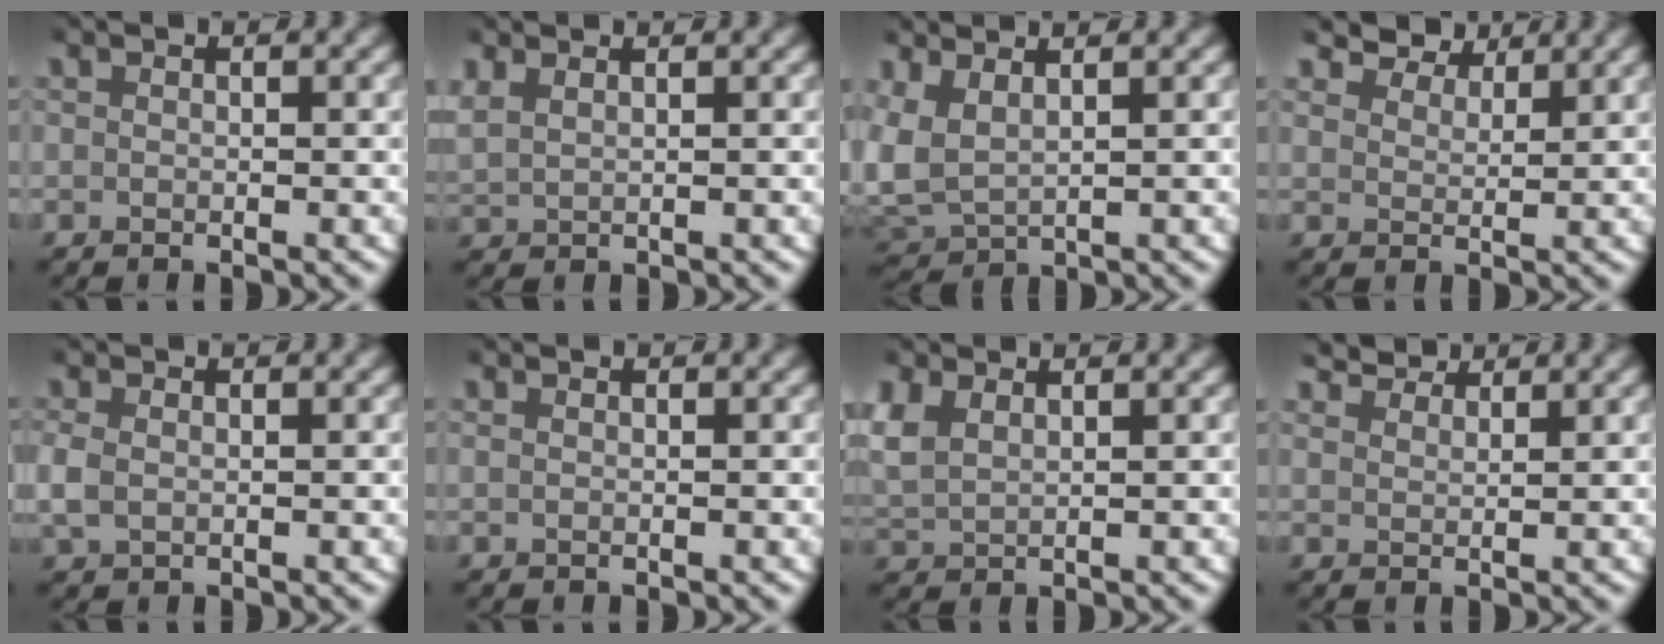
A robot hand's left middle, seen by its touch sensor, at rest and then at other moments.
{"total": 2.4, "force": [1.3, 1.7, 1.2], "torque": [-0.041, 0.002, 0.030]}
{"total": 7.8, "force": [0.9, 6.9, 3.6], "torque": [-0.142, -0.022, 0.023]}
{"total": 5.0, "force": [4.4, 1.8, 1.6], "torque": [-0.024, 0.010, 0.069]}
{"total": 2.2, "force": [0.0, 1.8, 1.4], "torque": [-0.047, -0.003, 0.005]}
{"total": 0.0}
{"total": 4.1, "force": [1.3, 3.2, 2.1], "torque": [-0.077, -0.007, 0.032]}
{"total": 3.3, "force": [3.2, 0.5, 0.7], "torque": [-0.010, 0.004, 0.056]}